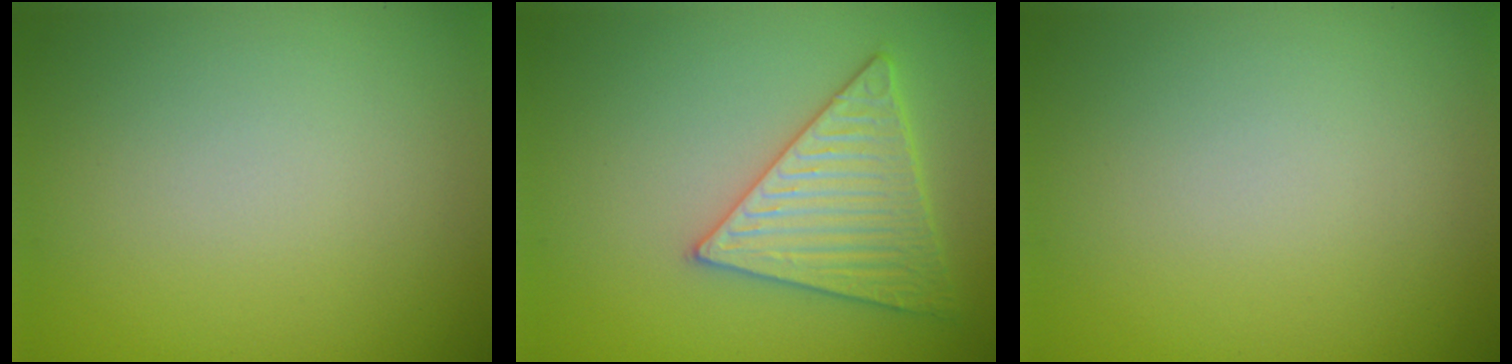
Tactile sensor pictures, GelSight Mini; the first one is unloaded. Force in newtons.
{"total": 4.6, "press": 4.2, "slide": 1.9}
{"total": 0.0}